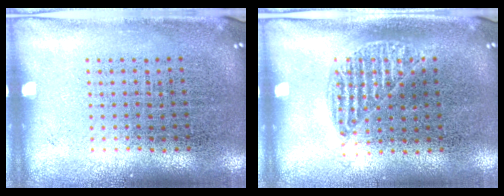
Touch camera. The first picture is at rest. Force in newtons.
{"total": 1.0, "press": 0.8, "slide": 0.4}